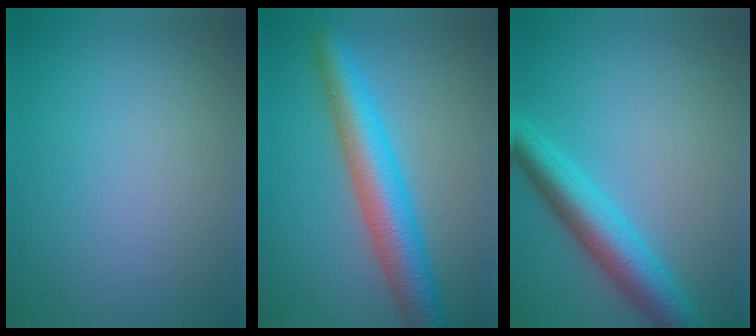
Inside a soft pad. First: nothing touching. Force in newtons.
{"total": 6.6, "press": 6.6, "slide": 0.3}
{"total": 5.6, "press": 5.6, "slide": 0.2}